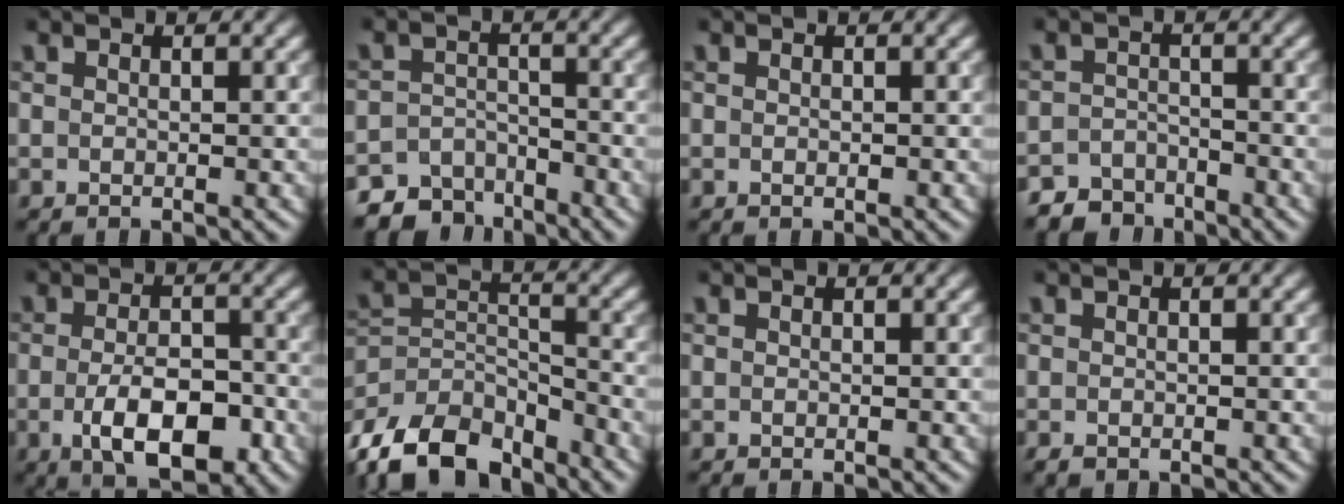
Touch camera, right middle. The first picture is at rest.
{"total": 5.4, "force": [-4.7, 2.6, 0.8], "torque": [-0.002, -0.012, -0.075]}
{"total": 0.0}
{"total": 3.5, "force": [-3.1, 1.6, 0.3], "torque": [0.006, -0.002, -0.059]}
{"total": 6.3, "force": [-2.3, 2.9, 5.2], "torque": [-0.091, -0.006, -0.037]}
{"total": 11.1, "force": [-8.8, 5.2, 4.4], "torque": [-0.080, -0.006, -0.153]}
{"total": 0.0}
{"total": 0.6, "force": [-0.5, 0.3, 0.3], "torque": [-0.005, -0.005, -0.007]}